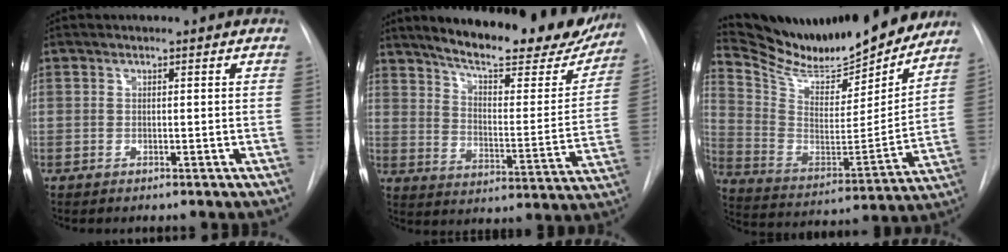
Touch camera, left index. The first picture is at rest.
{"total": 23.2, "force": [19.5, 5.4, 11.4], "torque": [-0.159, -0.039, 0.252]}
{"total": 21.6, "force": [20.1, 4.1, 6.9], "torque": [-0.124, -0.044, 0.317]}